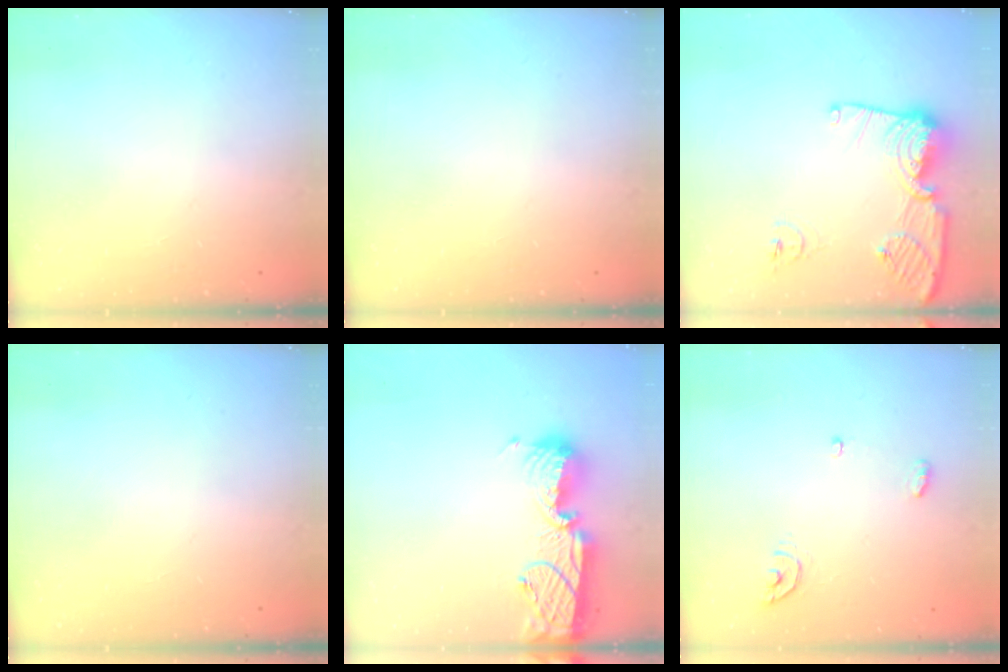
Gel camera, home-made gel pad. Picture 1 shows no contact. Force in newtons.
{"total": 0.0}
{"total": 13.9, "press": 13.8, "slide": 1.5}
{"total": 0.0}
{"total": 15.3, "press": 14.8, "slide": 4.0}
{"total": 4.8, "press": 4.8, "slide": 0.4}